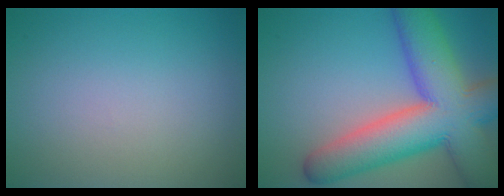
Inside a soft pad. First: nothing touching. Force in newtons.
{"total": 12.8, "press": 12.8, "slide": 0.6}